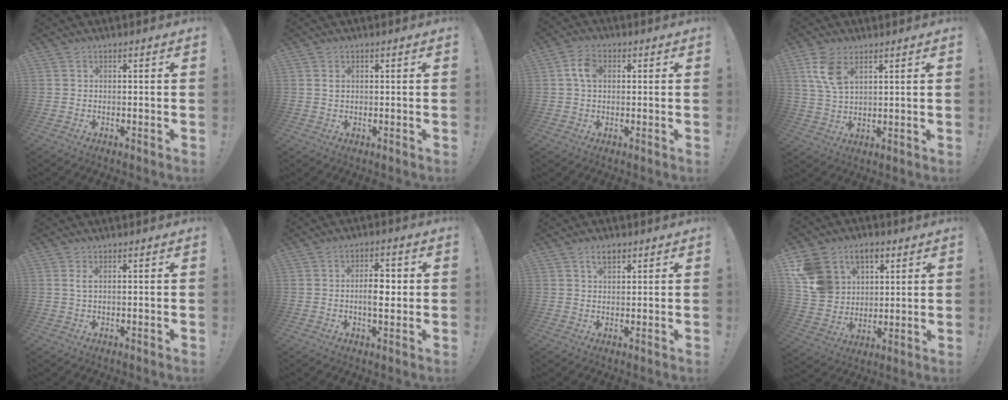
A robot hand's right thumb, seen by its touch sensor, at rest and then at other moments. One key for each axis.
{"total": 0.8, "fx": 0.3, "fy": 0.6, "fz": 0.4, "tx": -0.003, "ty": 0.000, "tz": 0.005}
{"total": 5.6, "fx": 1.1, "fy": 3.5, "fz": 4.3, "tx": -0.078, "ty": 0.012, "tz": 0.022}
{"total": 8.6, "fx": 4.3, "fy": 4.6, "fz": 5.8, "tx": -0.115, "ty": -0.007, "tz": 0.084}
{"total": 1.9, "fx": 0.7, "fy": 0.5, "fz": 1.7, "tx": -0.030, "ty": -0.001, "tz": 0.011}
{"total": 6.8, "fx": -0.3, "fy": 3.4, "fz": 5.9, "tx": -0.088, "ty": 0.008, "tz": -0.010}
{"total": 3.1, "fx": 1.8, "fy": 1.6, "fz": 1.9, "tx": -0.026, "ty": -0.002, "tz": 0.031}
{"total": 14.8, "fx": 6.2, "fy": 12.0, "fz": 5.8, "tx": -0.101, "ty": -0.023, "tz": 0.131}